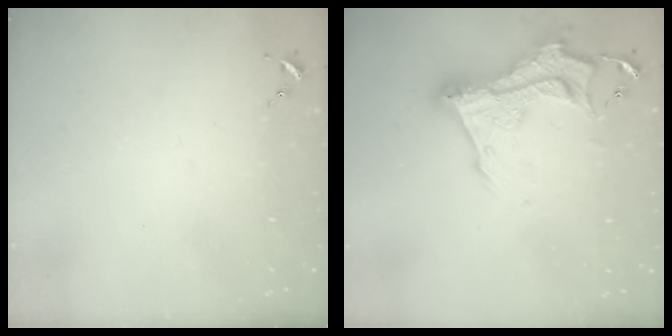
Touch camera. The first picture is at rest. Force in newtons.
{"total": 16.8, "press": 16.7, "slide": 1.5}